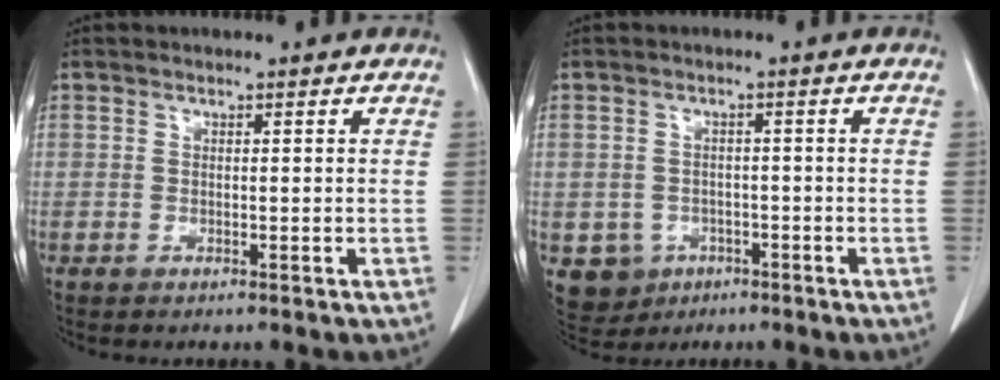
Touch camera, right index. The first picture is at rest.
{"total": 5.3, "force": [-2.2, 4.8, 0.8], "torque": [-0.011, 0.007, -0.026]}